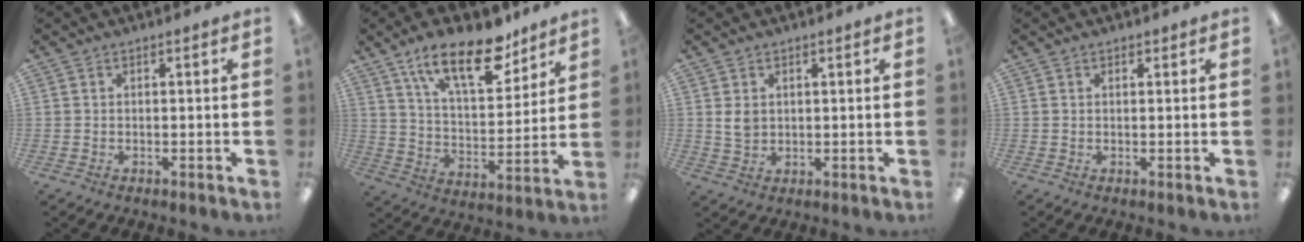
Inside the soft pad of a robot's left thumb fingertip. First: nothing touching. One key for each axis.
{"total": 18.5, "fx": 12.4, "fy": 7.6, "fz": 11.4, "tx": -0.181, "ty": -0.062, "tz": 0.209}
{"total": 3.4, "fx": 1.1, "fy": 2.5, "fz": 1.9, "tx": -0.032, "ty": 0.001, "tz": 0.019}
{"total": 0.7, "fx": 0.5, "fy": 0.5, "fz": 0.1, "tx": 0.005, "ty": -0.001, "tz": 0.008}